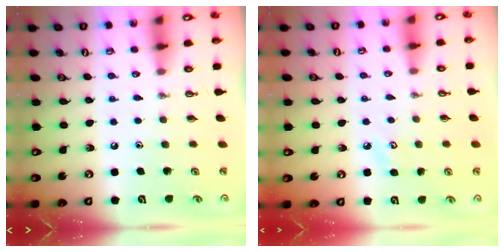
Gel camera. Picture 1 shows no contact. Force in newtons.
{"total": 3.8, "press": 3.8, "slide": 0.6}